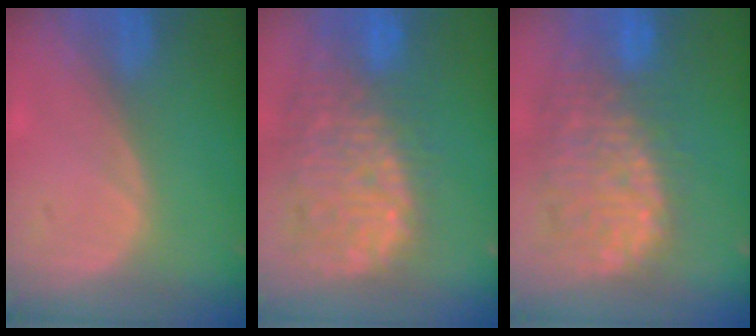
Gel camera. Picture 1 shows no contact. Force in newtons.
{"total": 13.8, "press": 11.6, "slide": 7.5}
{"total": 12.5, "press": 11.0, "slide": 5.9}